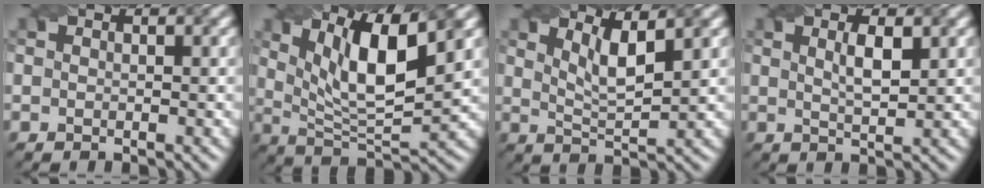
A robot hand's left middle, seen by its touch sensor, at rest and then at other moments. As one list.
[{"total": 9.4, "force": [4.1, 3.0, 7.9], "torque": [-0.131, 0.000, 0.068]}, {"total": 3.6, "force": [2.2, 0.8, 2.7], "torque": [-0.048, -0.001, 0.037]}, {"total": 2.4, "force": [1.0, 0.6, 2.1], "torque": [-0.037, 0.002, 0.019]}]